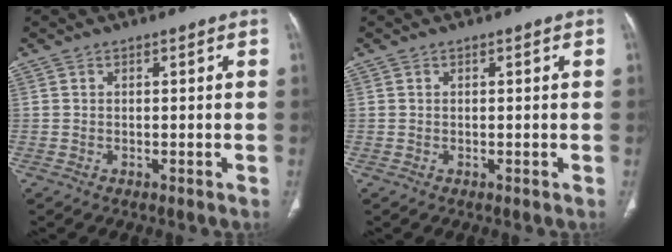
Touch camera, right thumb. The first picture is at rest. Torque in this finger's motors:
{"motor_torque": [-0.06, 0.30, -0.25, 0.03, -0.02]}